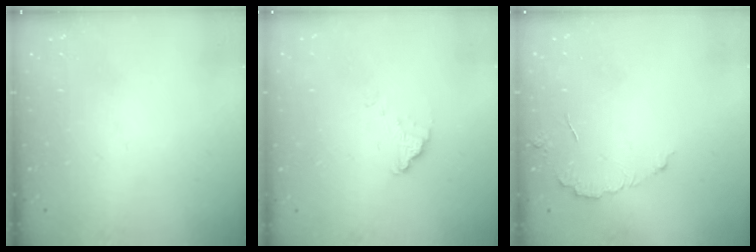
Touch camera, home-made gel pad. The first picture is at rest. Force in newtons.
{"total": 1.5, "press": 1.5, "slide": 0.1}
{"total": 3.9, "press": 3.9, "slide": 0.2}